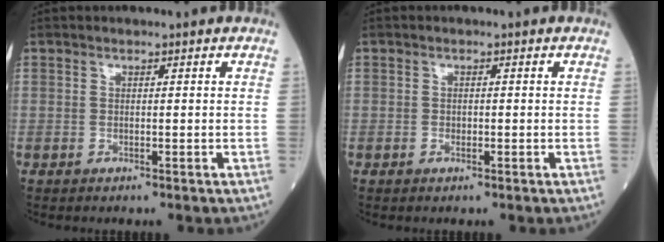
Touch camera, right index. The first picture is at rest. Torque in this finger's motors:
{"motor_torque": [-0.02, 0.03, -0.01, 0.00]}